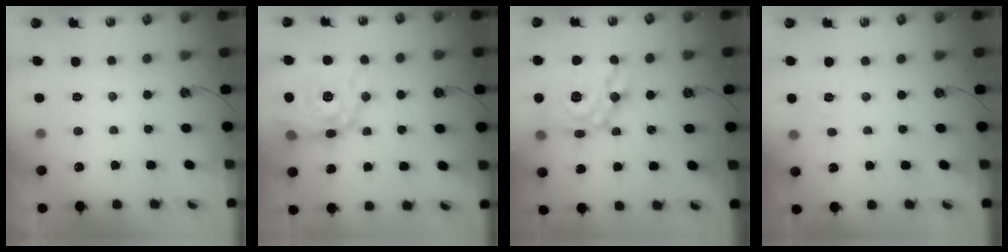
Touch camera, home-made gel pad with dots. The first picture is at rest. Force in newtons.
{"total": 18.6, "press": 18.5, "slide": 1.8}
{"total": 18.0, "press": 18.0, "slide": 1.6}
{"total": 3.6, "press": 3.6, "slide": 0.4}